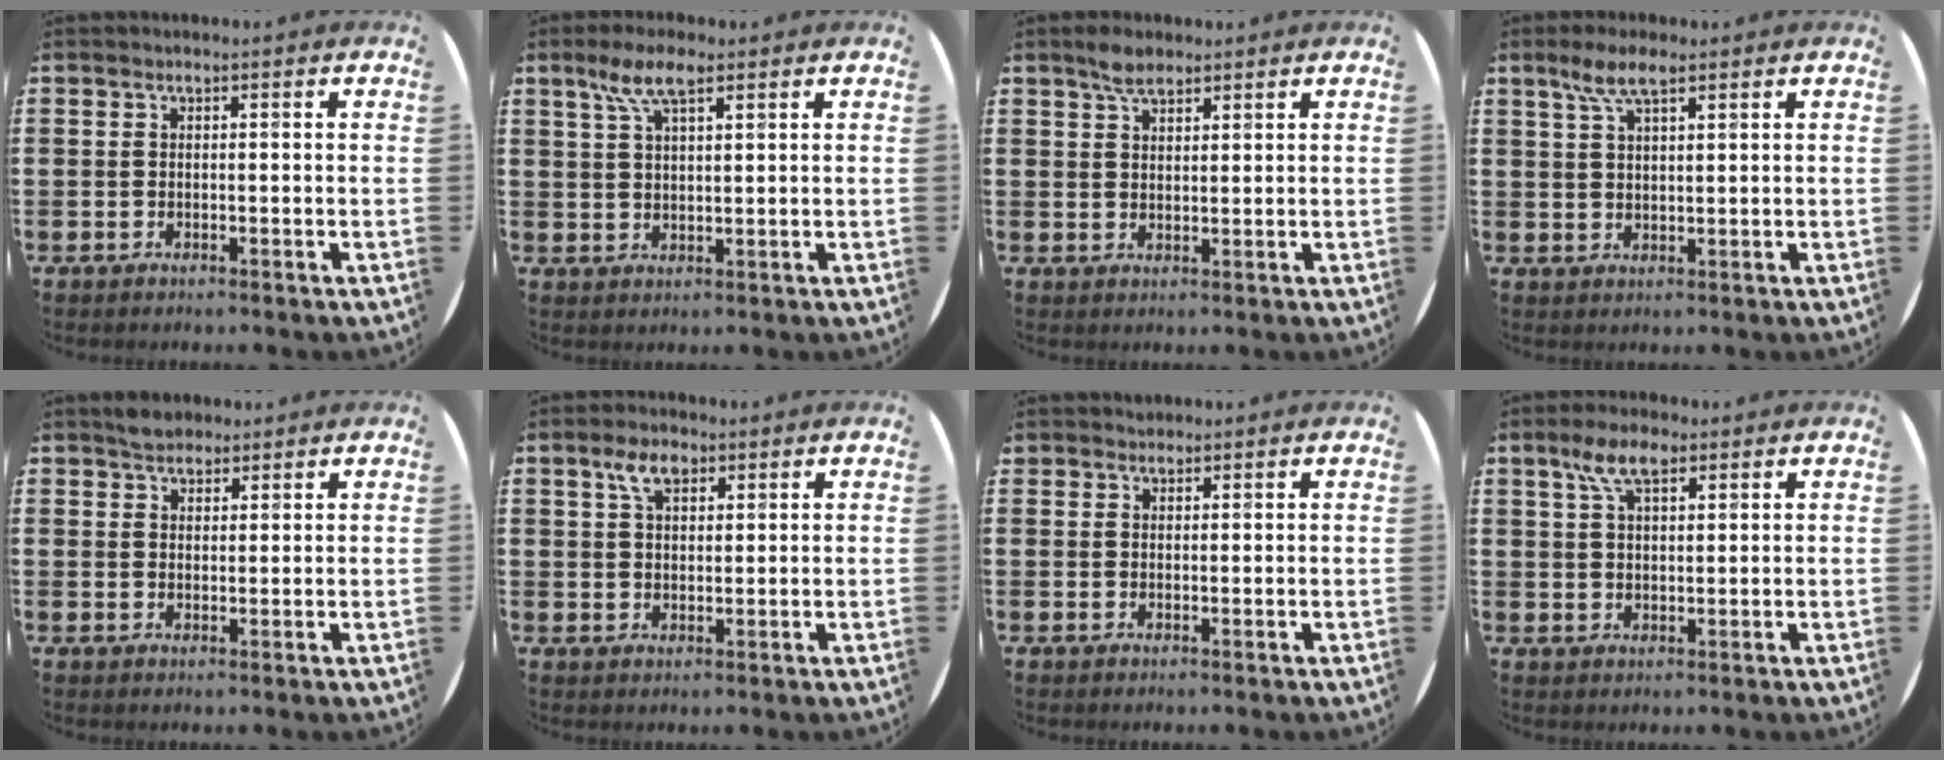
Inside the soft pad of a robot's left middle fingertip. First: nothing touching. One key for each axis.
{"total": 5.8, "fx": 3.5, "fy": 1.9, "fz": 4.2, "tx": -0.091, "ty": 0.010, "tz": 0.061}
{"total": 3.1, "fx": 2.5, "fy": 1.2, "fz": 1.4, "tx": -0.022, "ty": 0.002, "tz": 0.044}
{"total": 5.2, "fx": 3.3, "fy": 1.4, "fz": 3.8, "tx": -0.081, "ty": 0.009, "tz": 0.057}
{"total": 2.6, "fx": 2.3, "fy": 1.0, "fz": 0.0, "tx": 0.003, "ty": 0.001, "tz": 0.045}
{"total": 4.2, "fx": 2.7, "fy": 2.2, "fz": 2.4, "tx": -0.047, "ty": 0.007, "tz": 0.046}
{"total": 1.2, "fx": 1.1, "fy": 0.4, "fz": -0.2, "tx": 0.003, "ty": 0.003, "tz": 0.022}
{"total": 5.8, "fx": 3.5, "fy": 2.2, "fz": 4.0, "tx": -0.079, "ty": 0.007, "tz": 0.060}